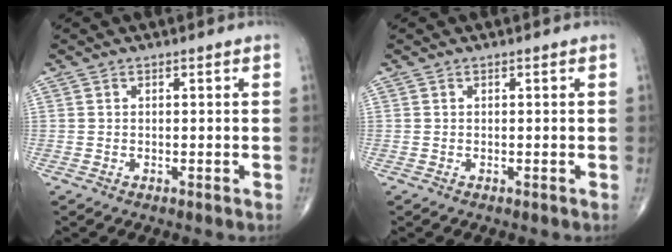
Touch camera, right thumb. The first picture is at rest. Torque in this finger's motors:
{"motor_torque": [0.02, 0.02, 0.00, 0.00, 0.00]}